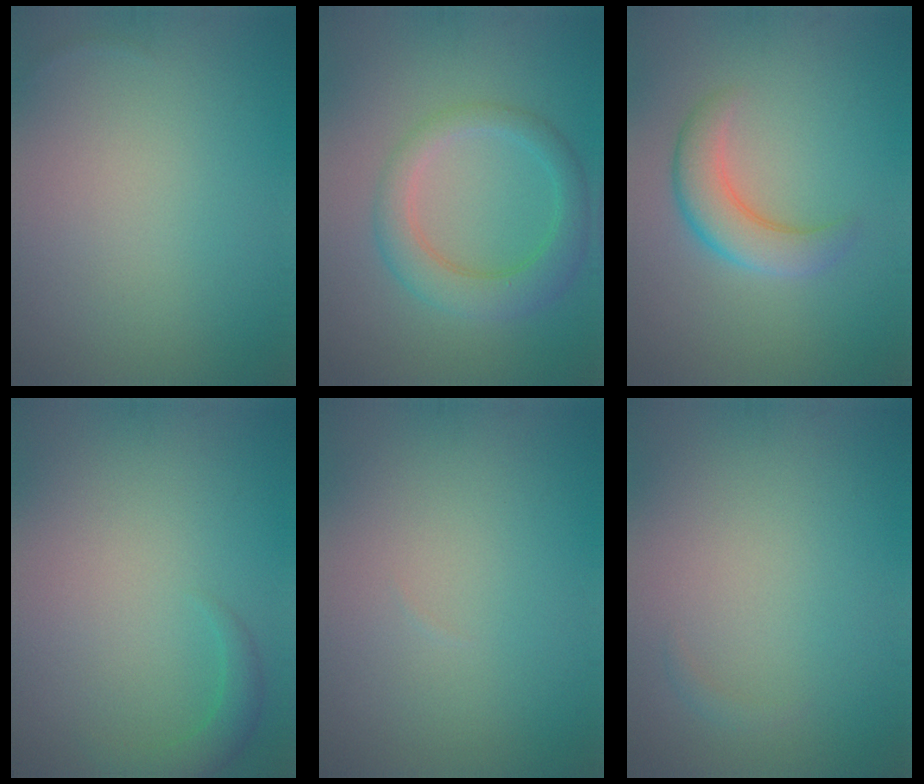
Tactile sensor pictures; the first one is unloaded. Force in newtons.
{"total": 4.1, "press": 4.1, "slide": 0.1}
{"total": 3.9, "press": 3.9, "slide": 0.2}
{"total": 1.8, "press": 1.8, "slide": 0.1}
{"total": 0.0}
{"total": 0.5, "press": 0.5, "slide": 0.0}